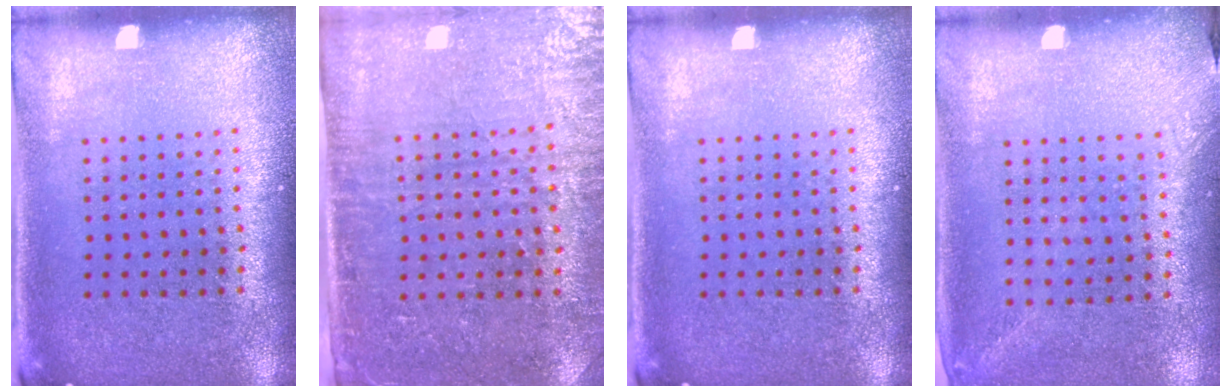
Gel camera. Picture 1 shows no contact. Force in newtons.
{"total": 3.2, "press": 3.0, "slide": 1.3}
{"total": 0.0}
{"total": 1.4, "press": 1.1, "slide": 0.9}